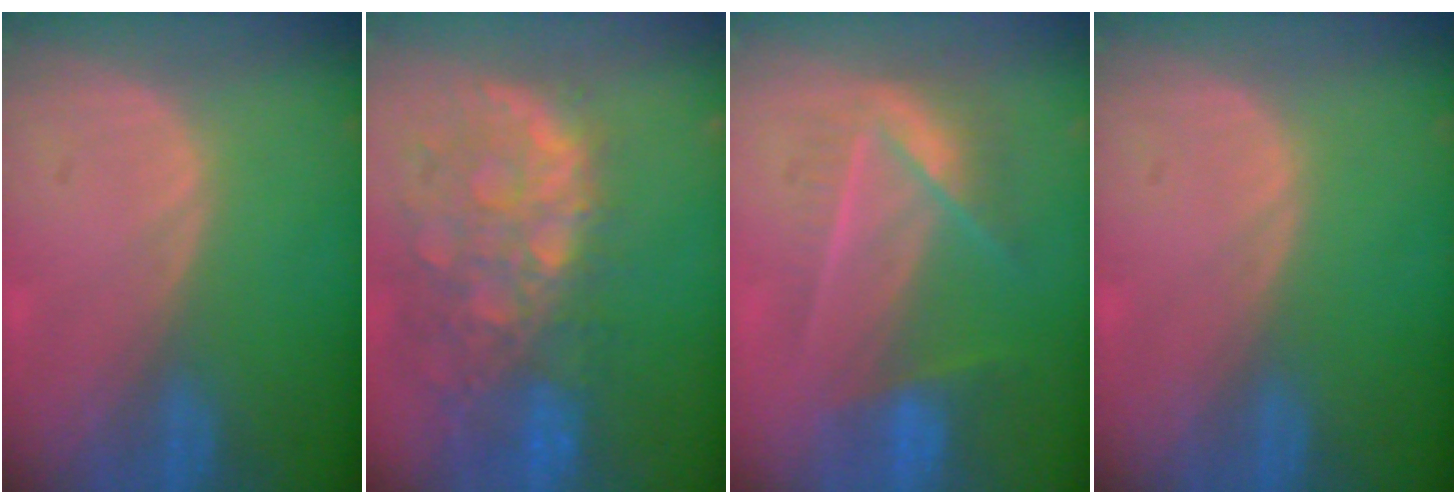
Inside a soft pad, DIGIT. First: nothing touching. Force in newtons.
{"total": 12.2, "press": 10.1, "slide": 6.8}
{"total": 7.3, "press": 6.6, "slide": 3.0}
{"total": 0.0}